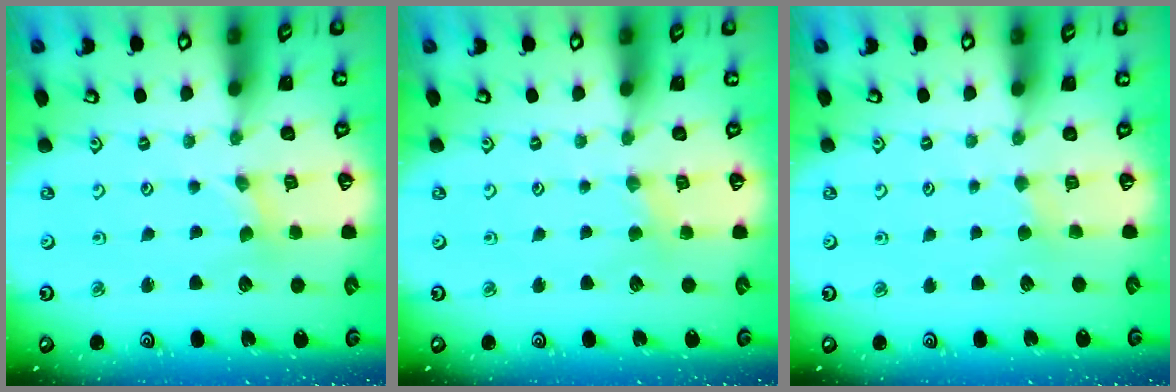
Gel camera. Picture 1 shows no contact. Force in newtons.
{"total": 2.2, "press": 2.1, "slide": 0.4}
{"total": 2.0, "press": 2.0, "slide": 0.3}